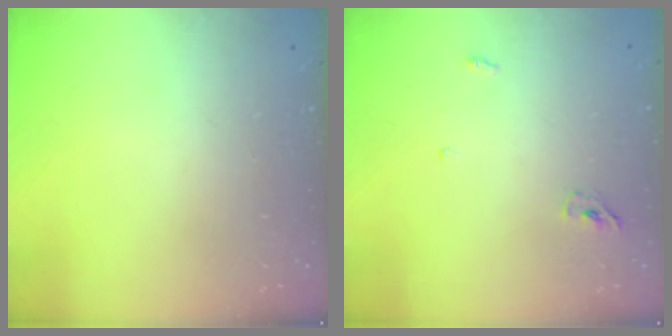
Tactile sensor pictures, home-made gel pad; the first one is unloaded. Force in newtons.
{"total": 3.3, "press": 3.3, "slide": 0.7}